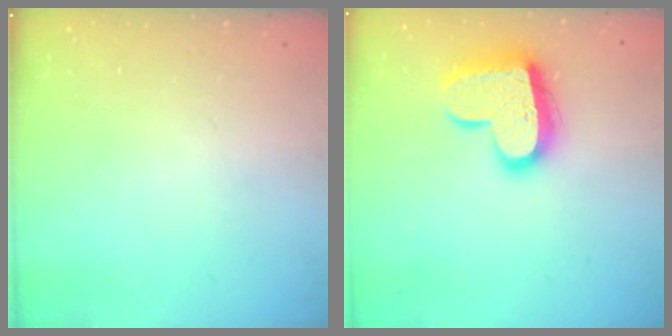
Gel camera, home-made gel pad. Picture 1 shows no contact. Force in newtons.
{"total": 17.6, "press": 17.5, "slide": 1.3}